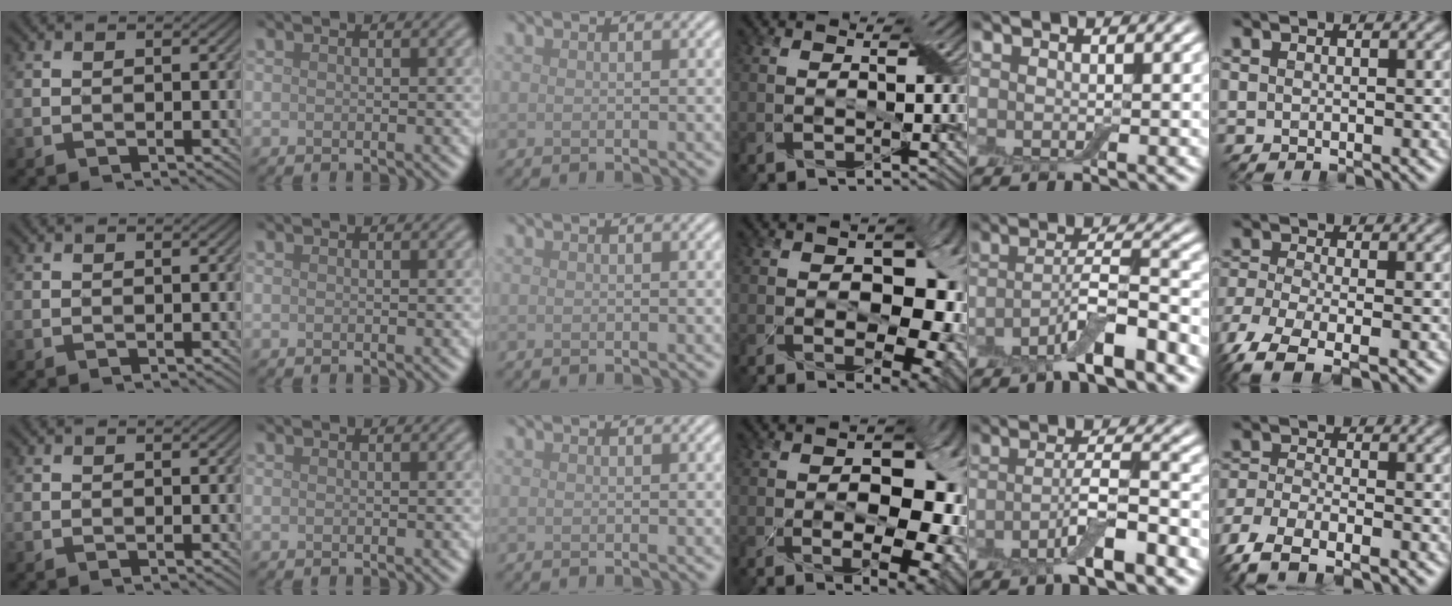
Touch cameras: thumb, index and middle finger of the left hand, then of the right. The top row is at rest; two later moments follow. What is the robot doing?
{"motion": "peel", "object": "adhesive wrap"}